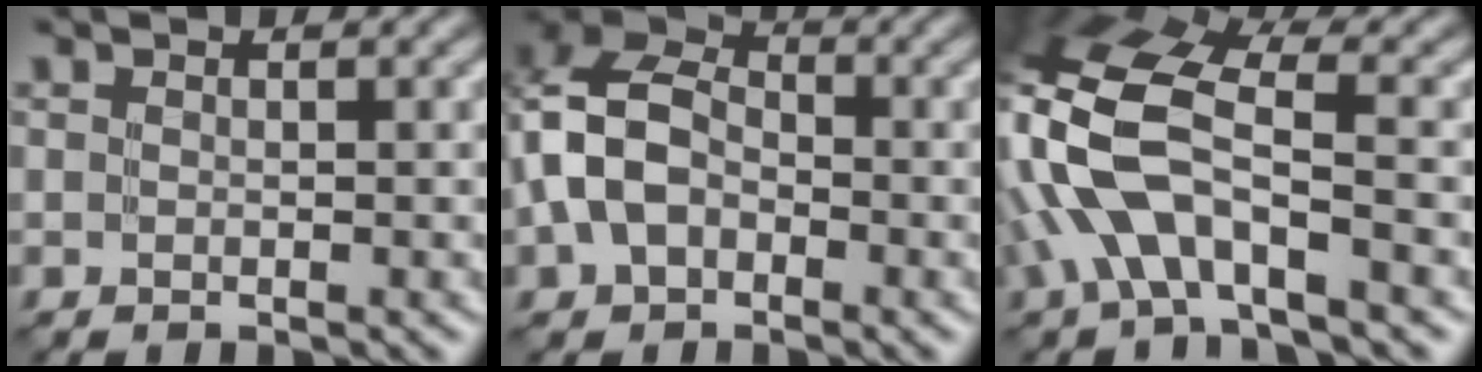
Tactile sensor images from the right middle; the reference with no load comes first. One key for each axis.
{"total": 8.0, "fx": -1.2, "fy": 5.7, "fz": 5.5, "tx": -0.122, "ty": 0.015, "tz": -0.037}
{"total": 8.8, "fx": -2.7, "fy": 4.0, "fz": 7.5, "tx": -0.170, "ty": 0.012, "tz": -0.067}